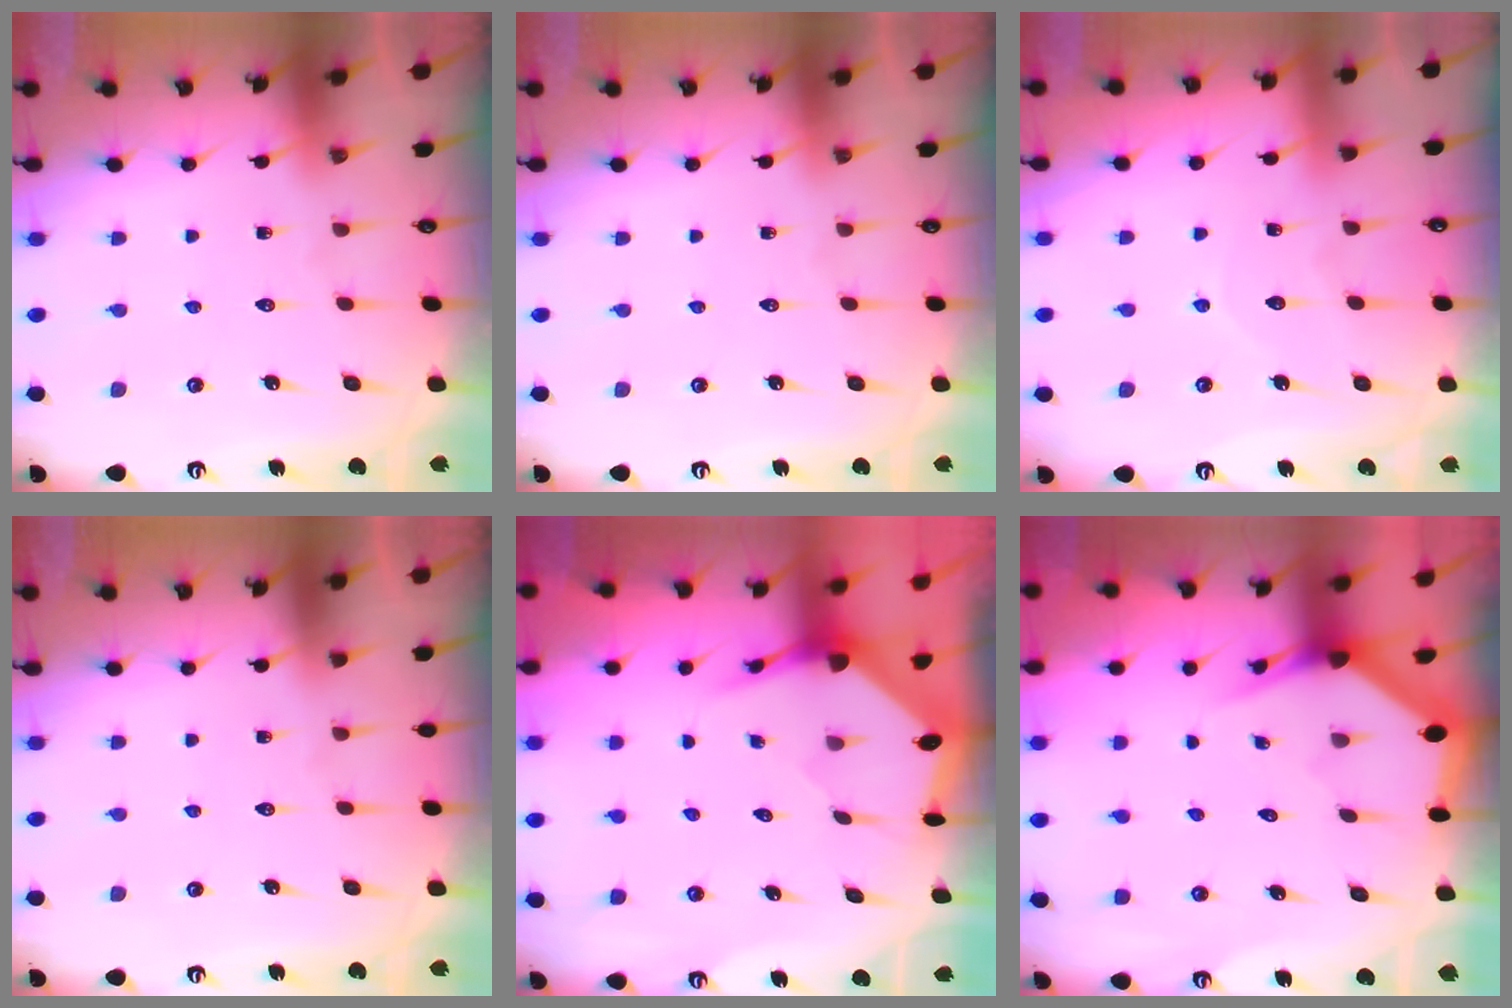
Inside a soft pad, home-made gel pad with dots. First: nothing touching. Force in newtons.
{"total": 0.0}
{"total": 5.1, "press": 5.1, "slide": 0.5}
{"total": 0.0}
{"total": 3.4, "press": 3.4, "slide": 0.5}
{"total": 3.1, "press": 3.1, "slide": 0.1}